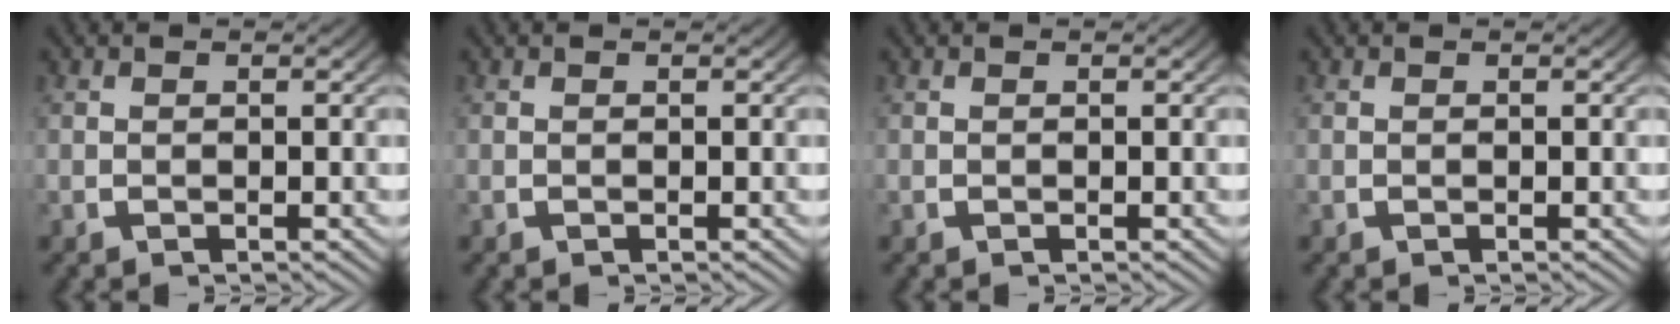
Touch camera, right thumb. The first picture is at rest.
{"total": 0.0}
{"total": 0.0}
{"total": 0.0}